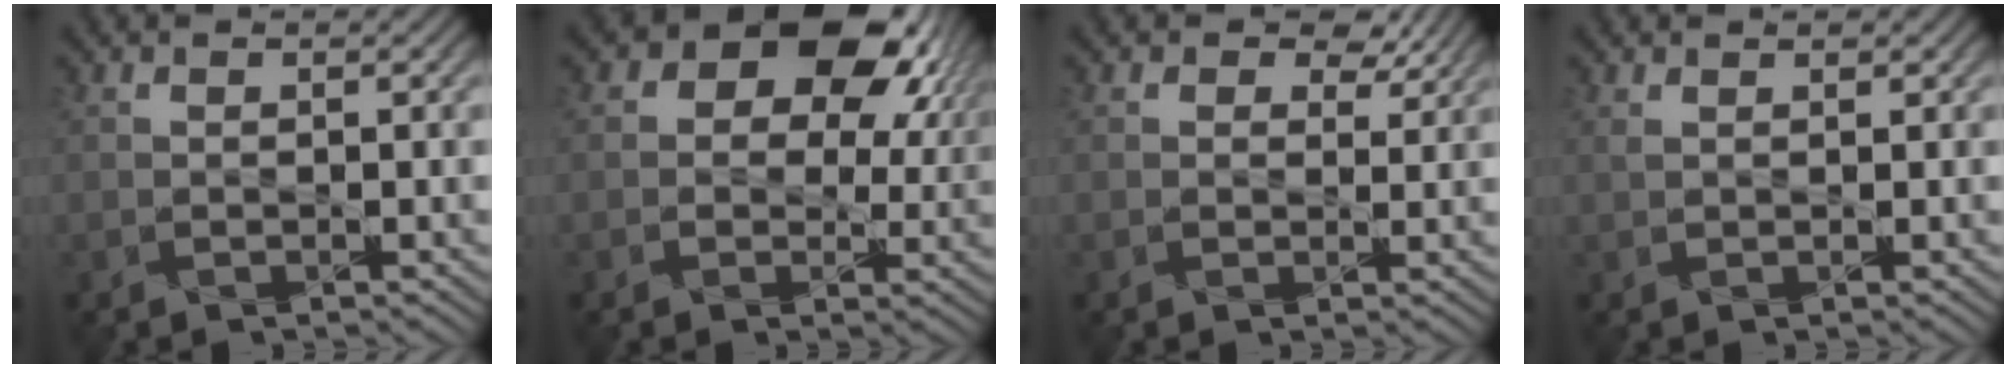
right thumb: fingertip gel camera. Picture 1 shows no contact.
{"total": 11.9, "force": [4.8, 7.8, 7.6], "torque": [-0.099, 0.000, 0.072]}
{"total": 3.1, "force": [2.1, 1.9, 1.3], "torque": [-0.020, -0.010, 0.031]}
{"total": 0.8, "force": [0.8, 0.1, 0.0], "torque": [-0.005, -0.005, 0.010]}